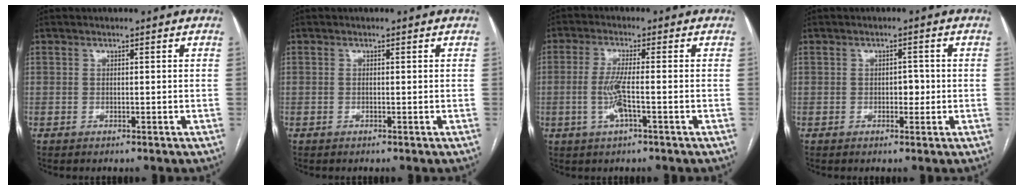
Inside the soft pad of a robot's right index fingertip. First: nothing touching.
{"total": 0.0}
{"total": 4.8, "force": [-1.2, 0.2, 4.7], "torque": [-0.102, -0.007, -0.025]}
{"total": 2.0, "force": [-0.3, 1.2, 1.6], "torque": [-0.018, 0.004, -0.003]}